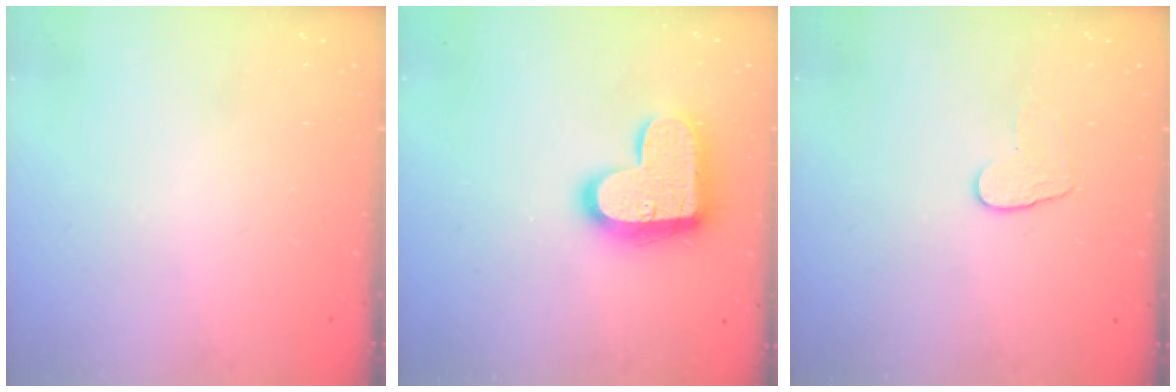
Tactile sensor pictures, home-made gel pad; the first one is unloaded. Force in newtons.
{"total": 16.9, "press": 16.8, "slide": 1.1}
{"total": 5.3, "press": 5.3, "slide": 0.5}